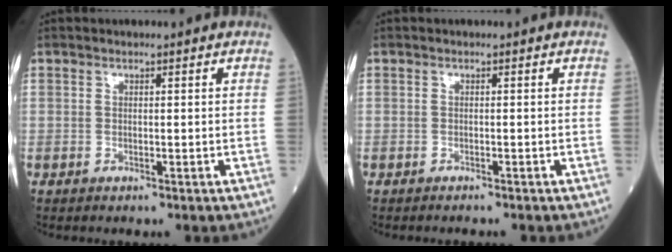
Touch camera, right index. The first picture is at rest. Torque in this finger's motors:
{"motor_torque": [-0.17, -0.16, 0.04, -0.02]}